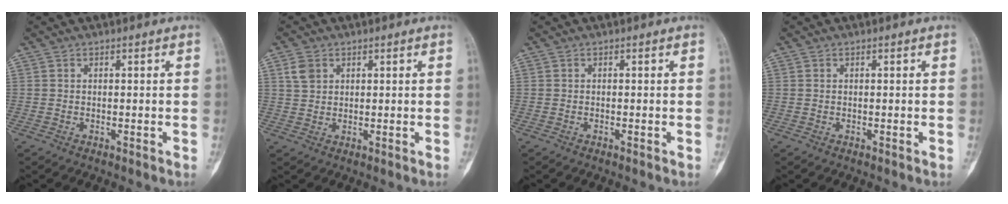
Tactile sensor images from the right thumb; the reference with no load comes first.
{"total": 3.2, "force": [1.5, 2.4, 1.5], "torque": [-0.020, 0.002, 0.033]}
{"total": 0.0}
{"total": 0.0}